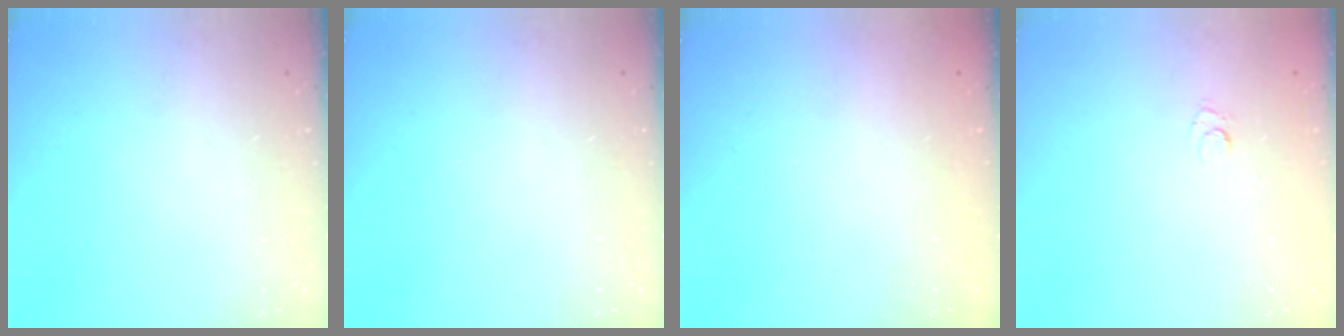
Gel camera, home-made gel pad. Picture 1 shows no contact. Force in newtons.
{"total": 0.0}
{"total": 2.3, "press": 2.1, "slide": 0.8}
{"total": 5.6, "press": 5.4, "slide": 1.4}